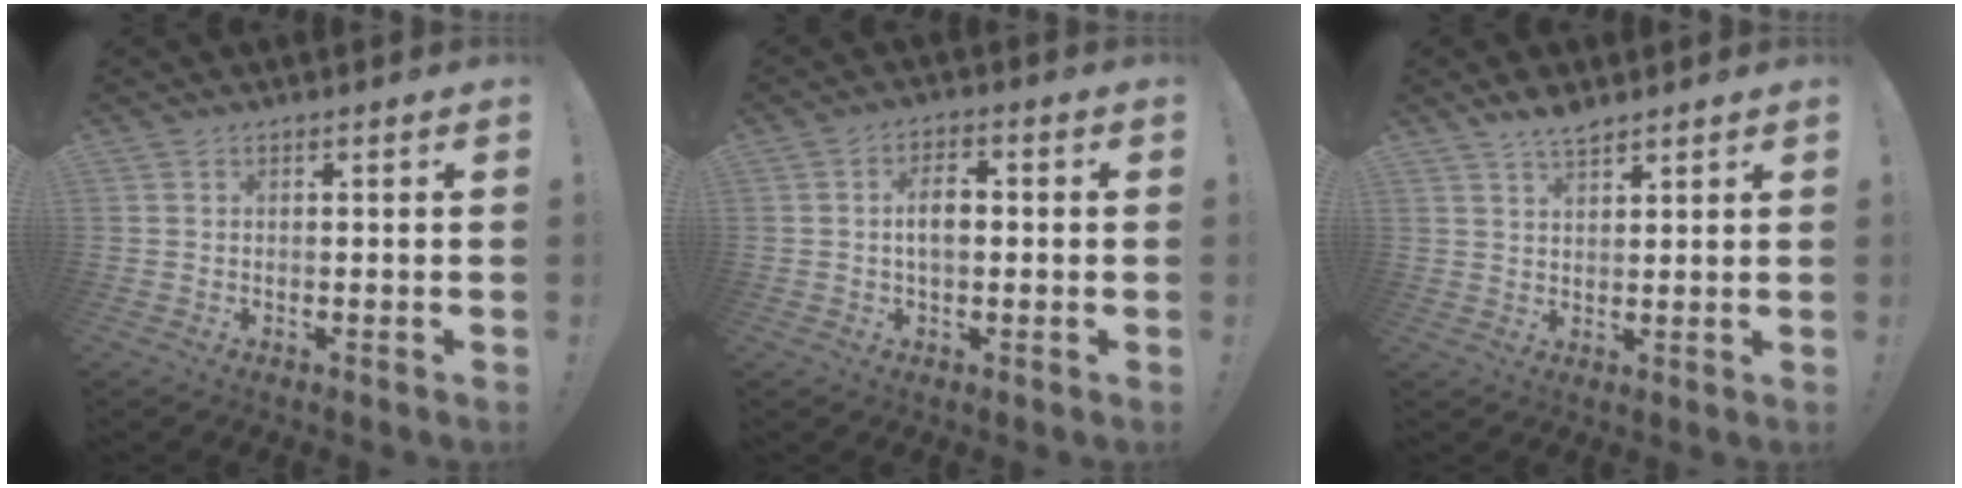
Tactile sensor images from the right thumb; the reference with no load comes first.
{"total": 6.3, "force": [0.0, 3.5, 5.2], "torque": [-0.083, 0.007, -0.006]}
{"total": 4.8, "force": [4.0, 1.5, 2.2], "torque": [-0.029, -0.027, 0.071]}